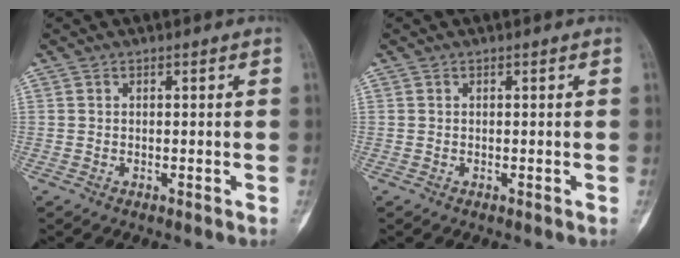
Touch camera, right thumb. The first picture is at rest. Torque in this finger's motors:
{"motor_torque": [0.01, -0.01, 0.03, -0.03, 0.00]}